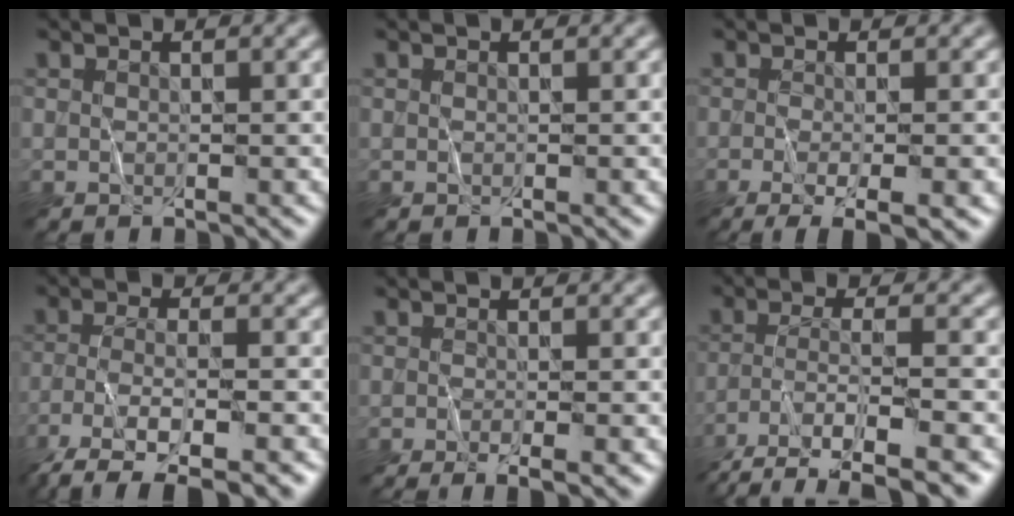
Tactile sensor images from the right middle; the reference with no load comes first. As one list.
[{"total": 0.0}, {"total": 5.0, "force": [-2.0, 1.2, 4.4], "torque": [-0.064, -0.010, -0.026]}, {"total": 7.5, "force": [-5.4, 1.9, 4.9], "torque": [-0.086, 0.001, -0.100]}, {"total": 3.5, "force": [-1.5, 0.9, 3.0], "torque": [-0.033, -0.006, -0.015]}, {"total": 6.9, "force": [-4.8, 1.6, 4.7], "torque": [-0.082, -0.003, -0.082]}]